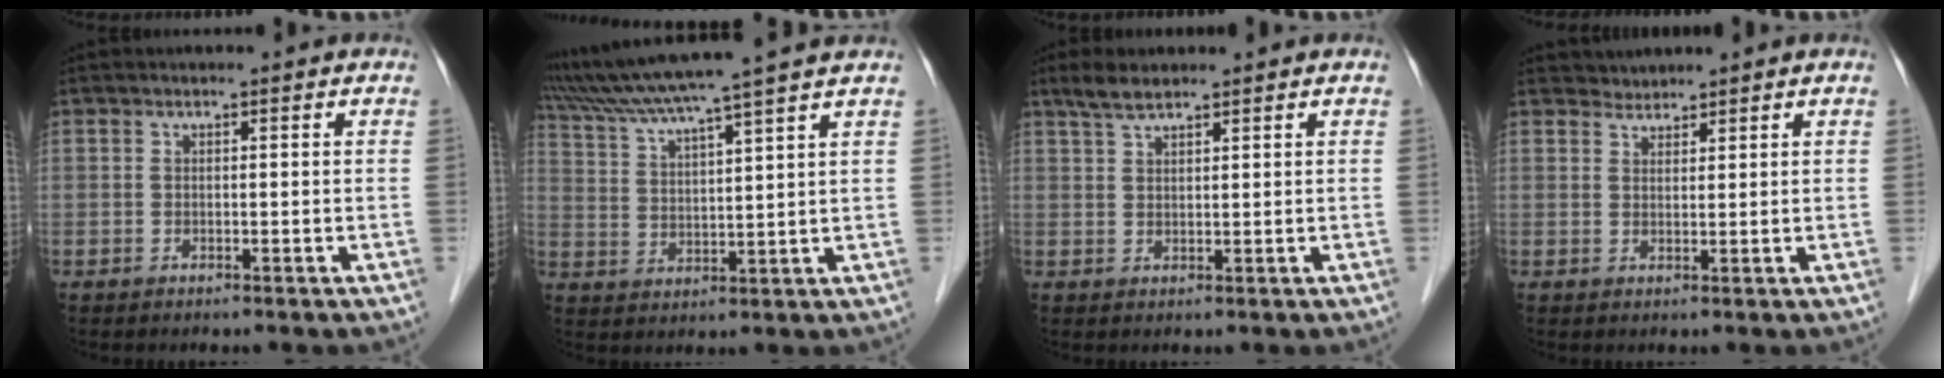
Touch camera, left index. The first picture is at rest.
{"total": 14.1, "force": [12.1, -2.0, 7.0], "torque": [-0.128, 0.012, 0.192]}
{"total": 3.0, "force": [2.5, 0.6, 1.6], "torque": [-0.038, 0.010, 0.049]}
{"total": 1.6, "force": [1.5, 0.3, -0.5], "torque": [0.005, 0.008, 0.026]}